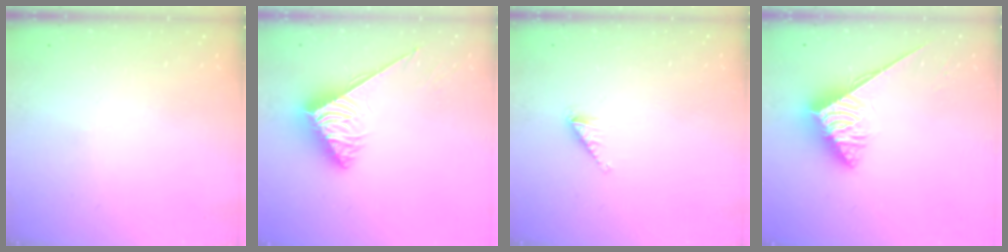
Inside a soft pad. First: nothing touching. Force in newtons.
{"total": 3.7, "press": 3.7, "slide": 0.4}
{"total": 0.8, "press": 0.8, "slide": 0.1}
{"total": 5.6, "press": 5.5, "slide": 0.5}